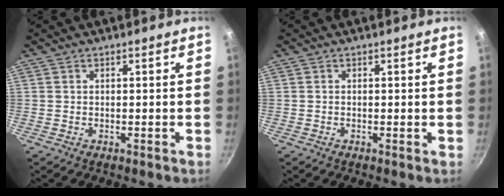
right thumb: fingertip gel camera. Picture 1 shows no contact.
{"total": 0.0}